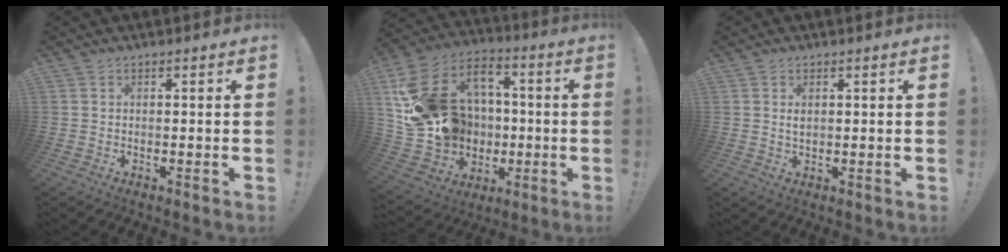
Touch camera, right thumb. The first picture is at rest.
{"total": 21.8, "force": [2.0, 18.2, 11.9], "torque": [-0.220, 0.002, 0.074]}
{"total": 1.3, "force": [0.4, 0.9, 0.9], "torque": [-0.008, -0.003, 0.005]}